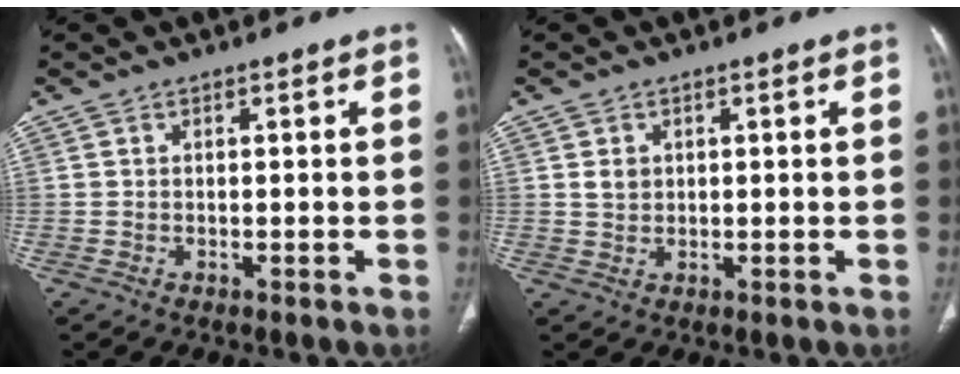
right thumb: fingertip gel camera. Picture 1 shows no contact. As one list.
[{"total": 2.1, "force": [0.6, 1.7, 1.0], "torque": [-0.012, -0.004, 0.016]}]